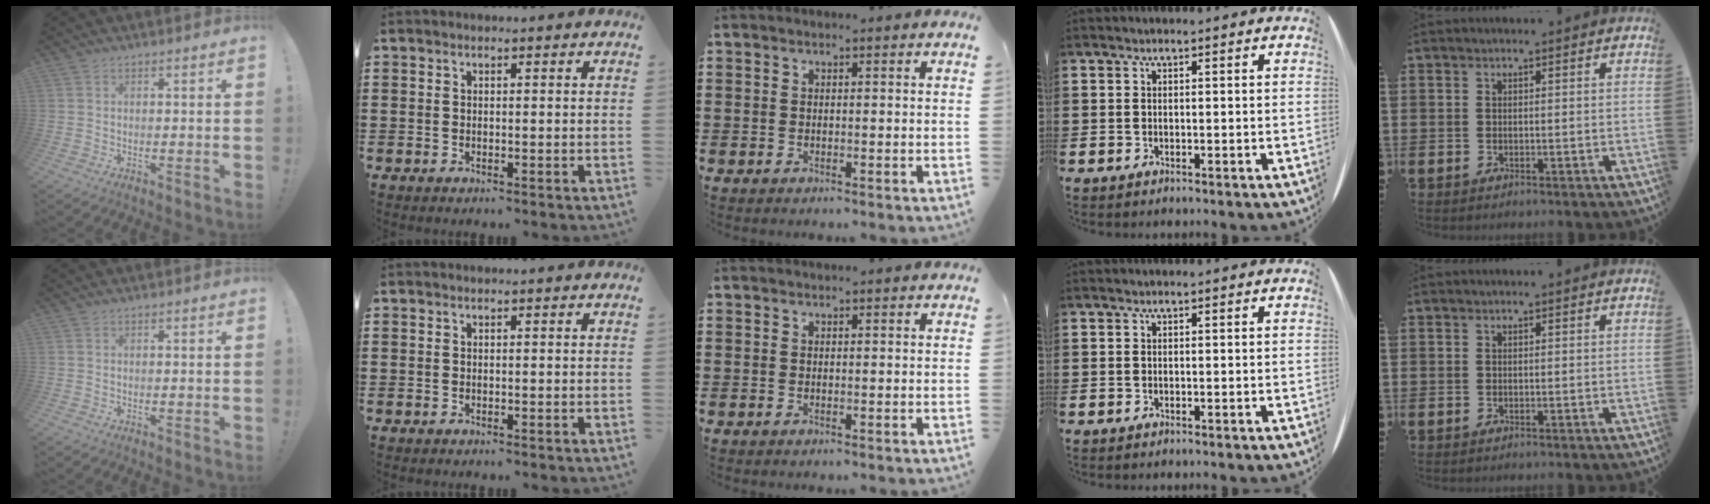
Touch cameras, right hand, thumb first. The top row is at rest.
{}